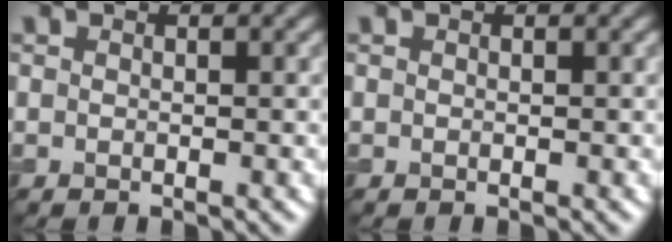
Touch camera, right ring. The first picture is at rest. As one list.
[{"total": 0.0}]